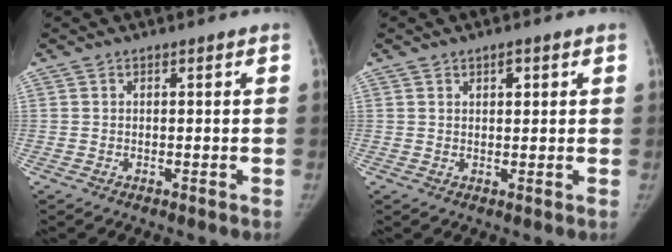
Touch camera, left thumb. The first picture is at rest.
{"total": 2.0, "force": [1.0, 1.1, 1.3], "torque": [-0.011, -0.004, 0.017]}